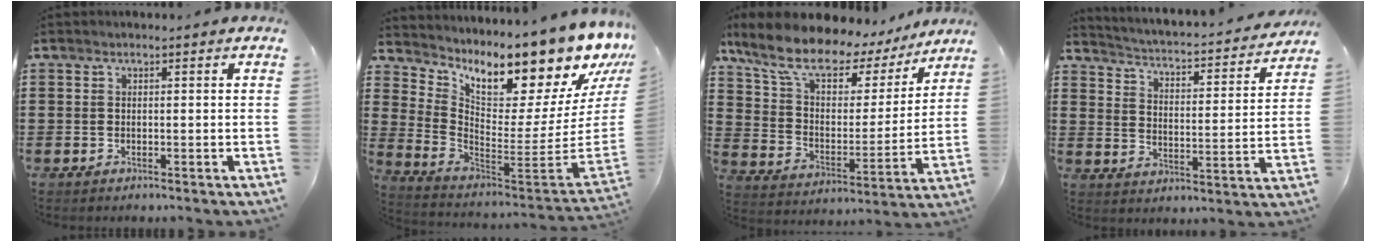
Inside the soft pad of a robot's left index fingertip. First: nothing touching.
{"total": 12.6, "force": [10.1, 2.6, 7.0], "torque": [-0.127, -0.099, 0.160]}
{"total": 11.2, "force": [9.1, 4.1, 5.2], "torque": [-0.136, -0.054, 0.157]}
{"total": 2.5, "force": [2.4, -0.1, 0.7], "torque": [-0.031, -0.031, 0.029]}